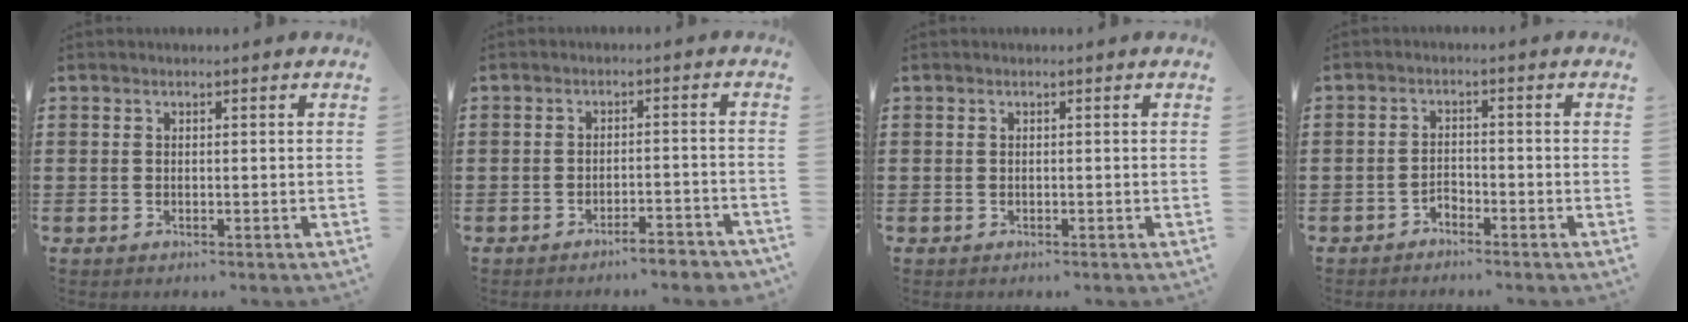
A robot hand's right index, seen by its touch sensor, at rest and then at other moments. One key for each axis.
{"total": 3.2, "fx": -3.0, "fy": -0.1, "fz": 1.1, "tx": -0.019, "ty": -0.001, "tz": -0.061}
{"total": 0.0}
{"total": 1.9, "fx": -1.8, "fy": 0.5, "fz": 0.0, "tx": -0.008, "ty": 0.004, "tz": -0.039}